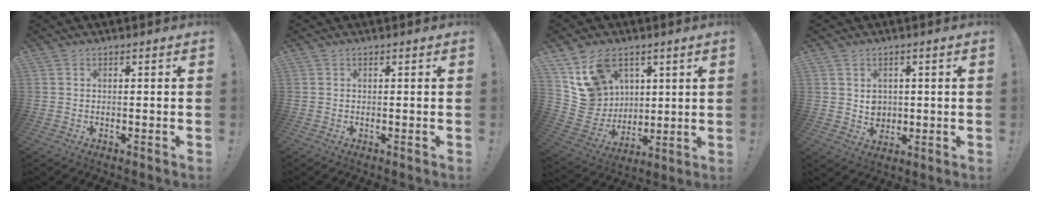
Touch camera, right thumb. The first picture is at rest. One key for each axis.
{"total": 0.0}
{"total": 16.2, "fx": 8.5, "fy": 12.3, "fz": 6.1, "tx": -0.123, "ty": -0.037, "tz": 0.177}
{"total": 4.9, "fx": 1.4, "fy": 4.6, "fz": 1.2, "tx": -0.005, "ty": -0.013, "tz": 0.026}